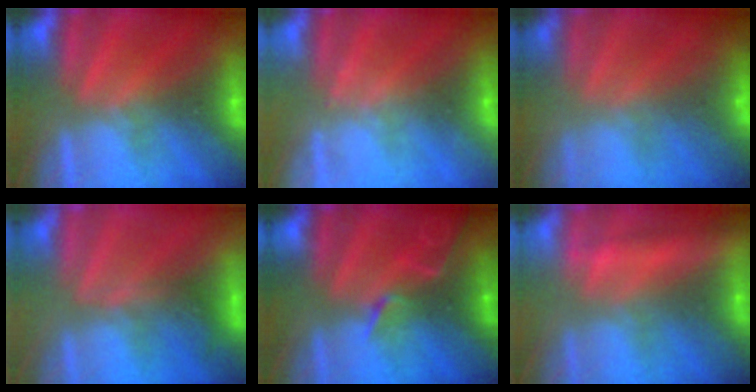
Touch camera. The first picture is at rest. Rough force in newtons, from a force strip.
{"total": 2.4}
{"total": 7.7}
{"total": 4.7}
{"total": 2.1}
{"total": 2.3}